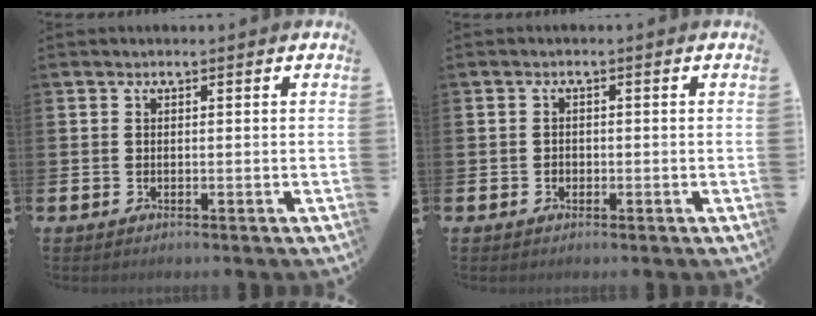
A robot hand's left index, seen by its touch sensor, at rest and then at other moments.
{"total": 0.9, "force": [-0.3, 0.8, 0.2], "torque": [-0.001, 0.002, -0.009]}